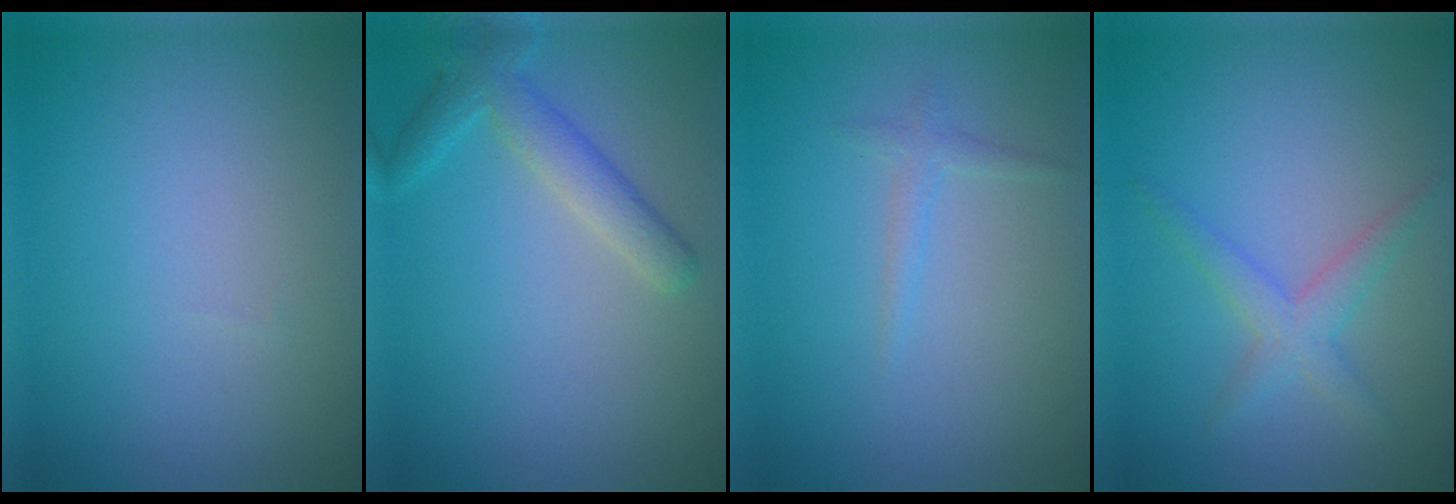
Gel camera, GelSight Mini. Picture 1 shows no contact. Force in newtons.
{"total": 2.1, "press": 2.1, "slide": 0.3}
{"total": 0.6, "press": 0.6, "slide": 0.1}
{"total": 2.3, "press": 2.3, "slide": 0.1}